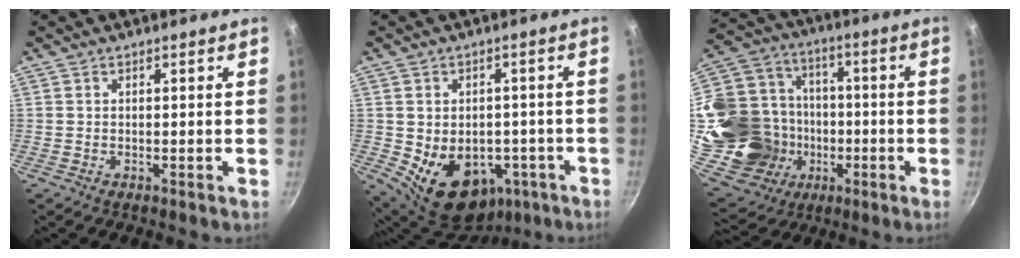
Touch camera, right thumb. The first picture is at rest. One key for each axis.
{"total": 14.7, "fx": -4.4, "fy": 10.9, "fz": 8.9, "tx": -0.105, "ty": 0.012, "tz": -0.038}
{"total": 25.8, "fx": -3.8, "fy": 21.5, "fz": 13.8, "tx": -0.257, "ty": 0.054, "tz": -0.038}